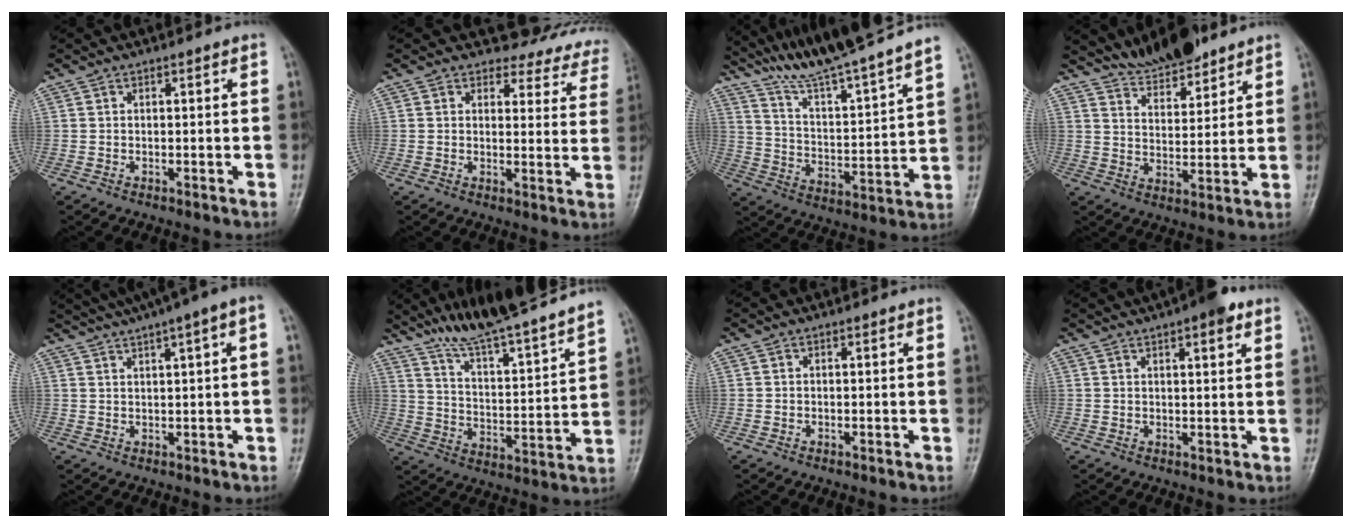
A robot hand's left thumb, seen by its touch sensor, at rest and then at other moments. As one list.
[{"total": 12.9, "force": [11.7, 5.4, 0.7], "torque": [0.042, -0.083, 0.100]}, {"total": 20.4, "force": [18.1, -0.5, 9.3], "torque": [-0.137, -0.098, 0.293]}, {"total": 8.8, "force": [7.7, 2.6, 3.3], "torque": [-0.034, -0.048, 0.139]}, {"total": 10.9, "force": [6.3, 1.3, 8.8], "torque": [-0.135, 0.025, 0.091]}, {"total": 20.5, "force": [17.8, 0.7, 10.2], "torque": [-0.140, -0.090, 0.281]}, {"total": 0.0}, {"total": 6.6, "force": [4.1, 1.9, 4.9], "torque": [-0.062, 0.000, 0.054]}]